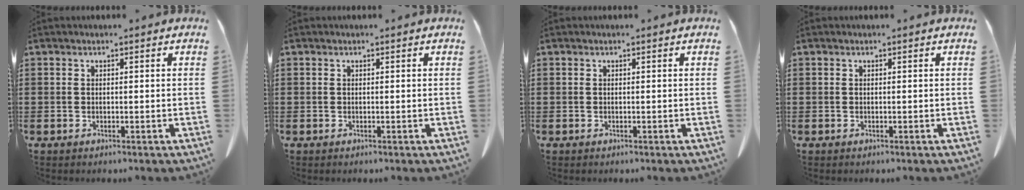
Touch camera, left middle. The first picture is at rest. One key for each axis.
{"total": 0.0}
{"total": 0.0}
{"total": 0.0}